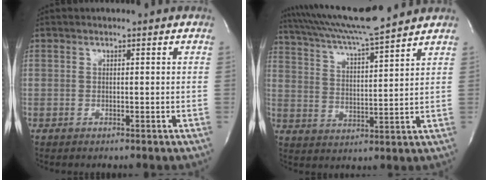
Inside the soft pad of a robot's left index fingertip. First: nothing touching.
{"total": 14.3, "force": [12.9, -0.4, 6.1], "torque": [-0.122, 0.018, 0.217]}